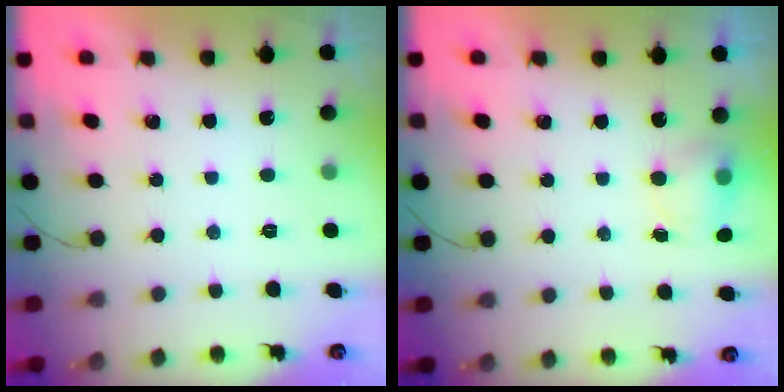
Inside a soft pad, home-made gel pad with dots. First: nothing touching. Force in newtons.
{"total": 4.9, "press": 4.8, "slide": 0.7}